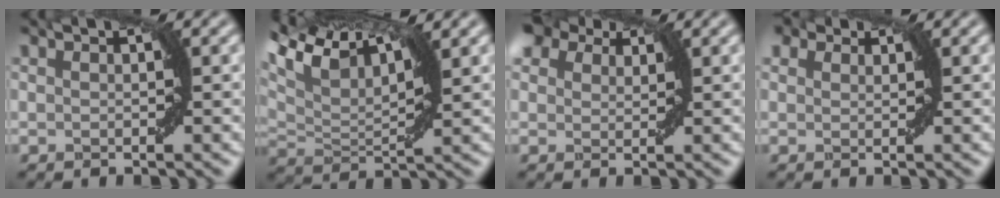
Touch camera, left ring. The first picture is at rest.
{"total": 5.9, "force": [2.7, 3.0, 4.4], "torque": [-0.112, 0.008, 0.062]}
{"total": 1.8, "force": [1.5, 0.8, -0.7], "torque": [-0.005, 0.005, 0.023]}
{"total": 1.0, "force": [0.4, 0.3, -0.9], "torque": [0.014, 0.000, 0.005]}